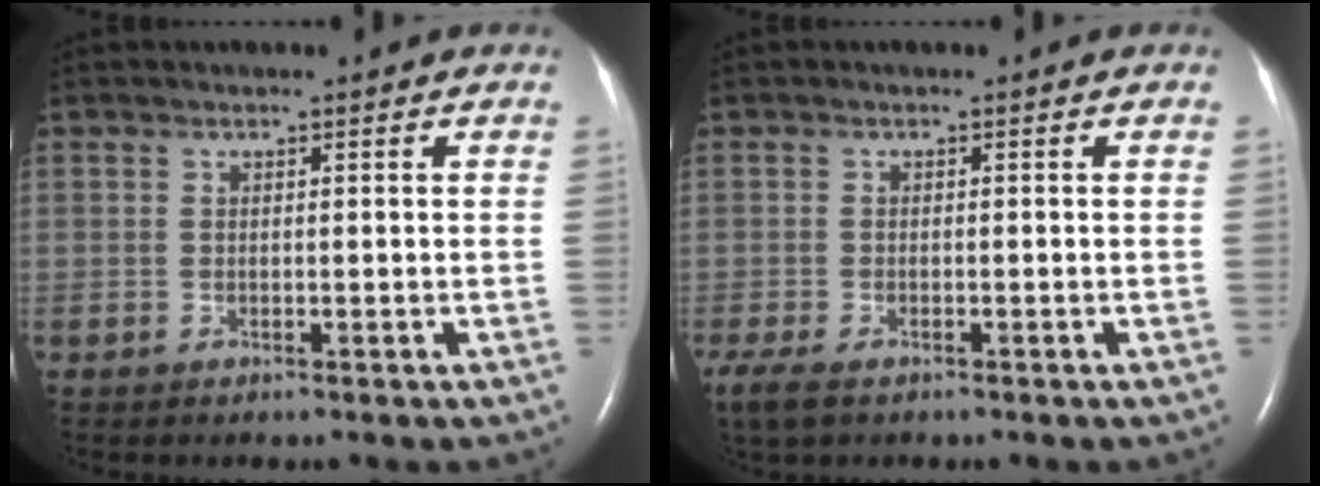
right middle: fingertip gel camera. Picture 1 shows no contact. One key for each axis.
{"total": 7.4, "fx": -4.9, "fy": 3.5, "fz": 4.3, "tx": -0.107, "ty": -0.019, "tz": -0.080}